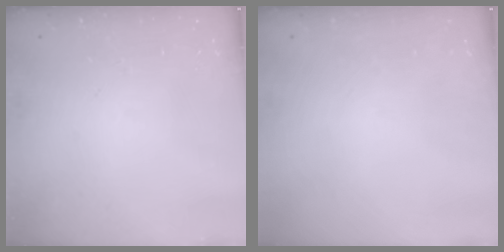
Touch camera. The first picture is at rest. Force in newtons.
{"total": 0.0}